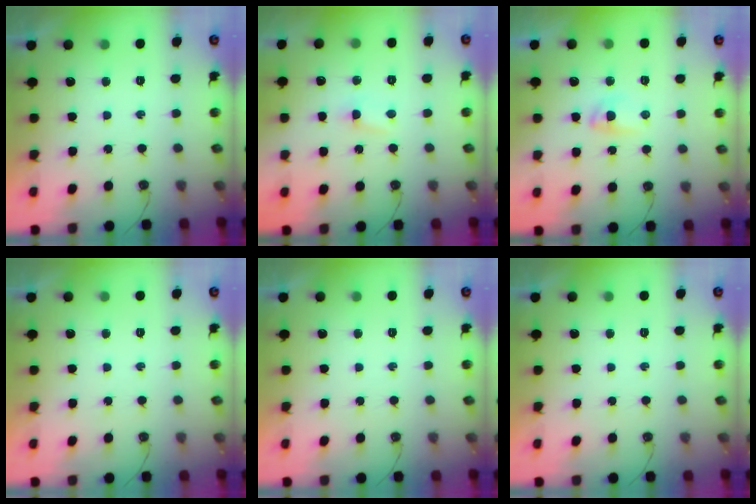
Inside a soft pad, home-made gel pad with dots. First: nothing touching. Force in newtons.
{"total": 2.8, "press": 2.8, "slide": 0.2}
{"total": 13.6, "press": 5.9, "slide": 12.2}
{"total": 0.0}
{"total": 0.0}
{"total": 0.0}